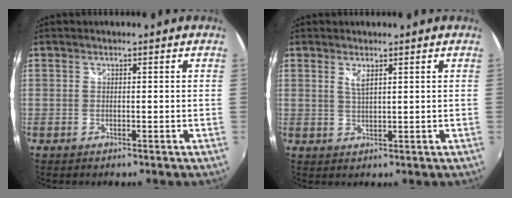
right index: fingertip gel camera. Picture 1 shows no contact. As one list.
[{"total": 2.1, "force": [1.2, 0.5, 1.7], "torque": [-0.030, -0.002, 0.020]}]